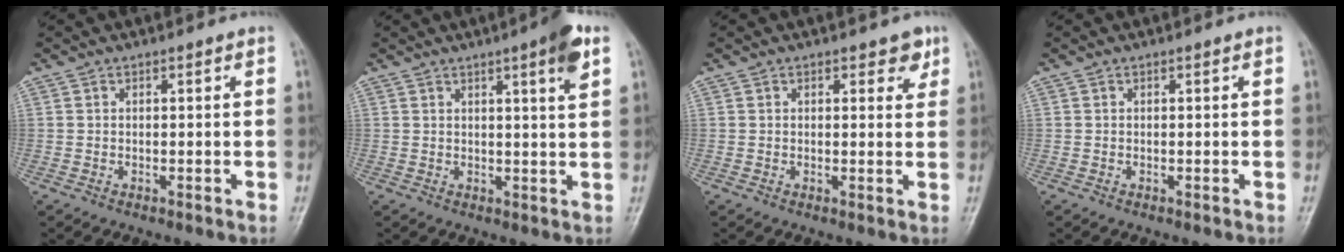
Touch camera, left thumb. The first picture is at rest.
{"total": 5.8, "force": [3.0, 0.4, 5.0], "torque": [-0.068, -0.014, 0.040]}
{"total": 3.1, "force": [1.7, 1.7, 1.9], "torque": [-0.005, -0.007, 0.018]}
{"total": 0.0}